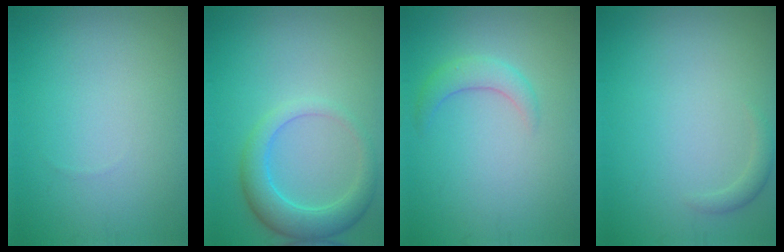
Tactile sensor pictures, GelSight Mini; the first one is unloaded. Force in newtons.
{"total": 4.2, "press": 4.2, "slide": 0.2}
{"total": 2.0, "press": 2.0, "slide": 0.1}
{"total": 1.1, "press": 1.1, "slide": 0.0}